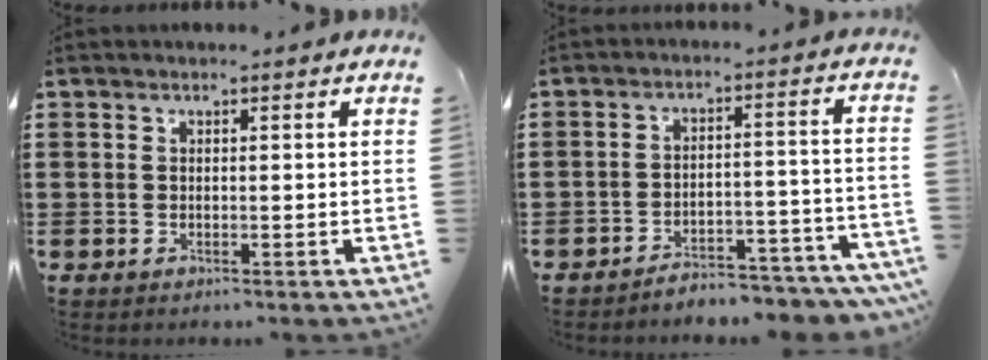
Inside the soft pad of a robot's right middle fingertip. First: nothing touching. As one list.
[{"total": 4.6, "force": [-4.6, 0.1, 0.6], "torque": [-0.013, 0.004, -0.094]}]